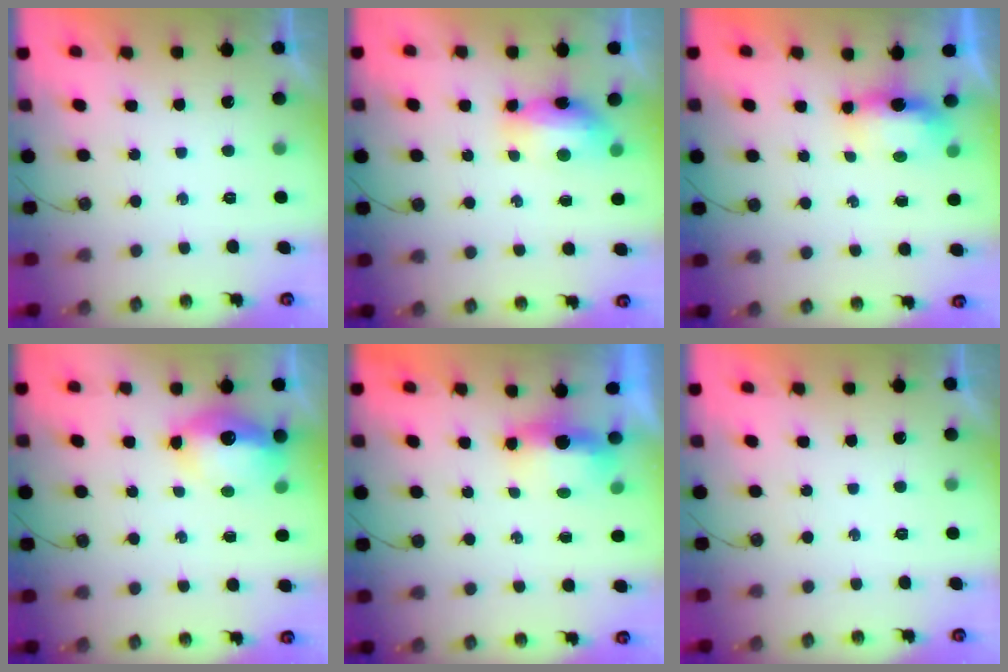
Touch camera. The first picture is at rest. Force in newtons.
{"total": 15.0, "press": 9.9, "slide": 11.3}
{"total": 5.9, "press": 5.8, "slide": 0.7}
{"total": 11.5, "press": 11.5, "slide": 1.1}
{"total": 14.7, "press": 7.2, "slide": 12.8}
{"total": 0.0}